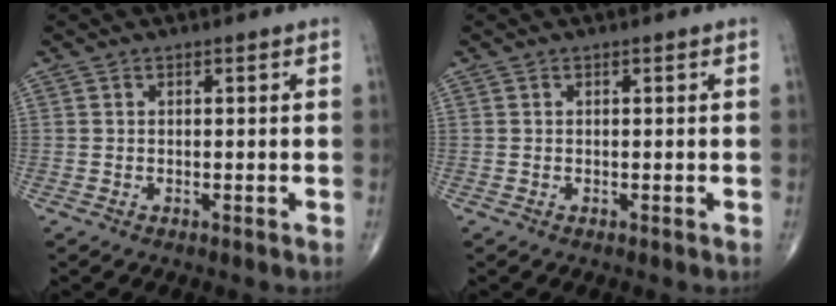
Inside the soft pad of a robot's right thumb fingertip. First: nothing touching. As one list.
[{"total": 0.0}]